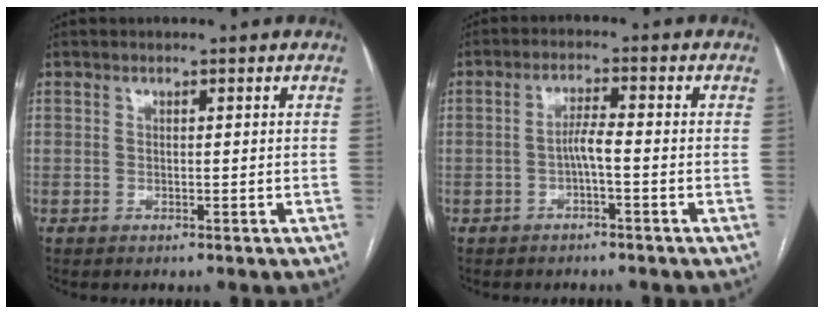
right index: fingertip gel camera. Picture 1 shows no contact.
{"total": 2.9, "force": [-1.1, 0.2, 2.7], "torque": [-0.049, 0.007, -0.020]}